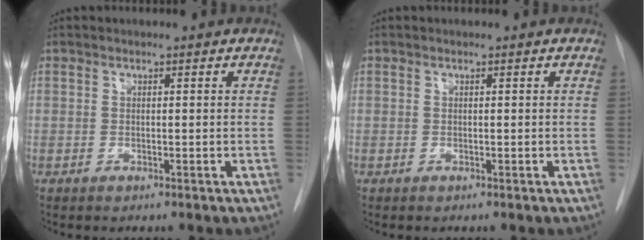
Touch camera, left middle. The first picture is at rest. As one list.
[{"total": 0.0}]